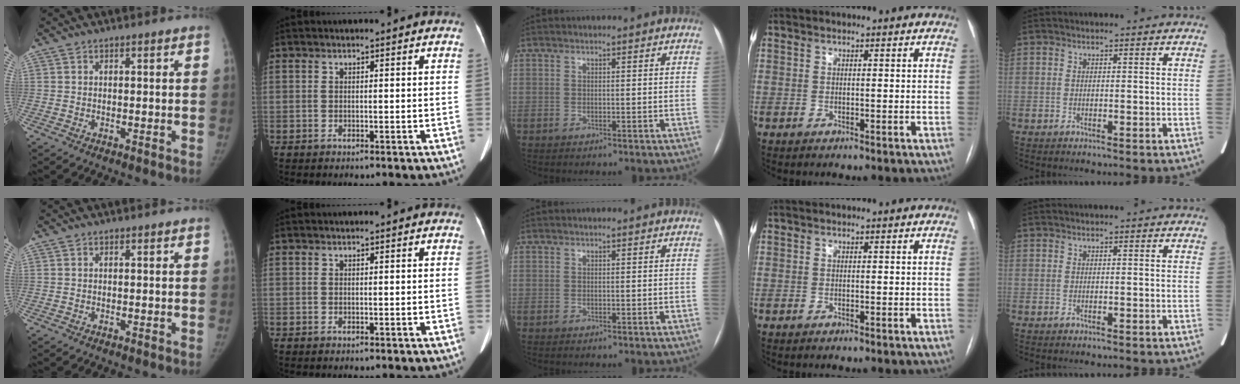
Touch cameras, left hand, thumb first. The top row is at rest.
{}